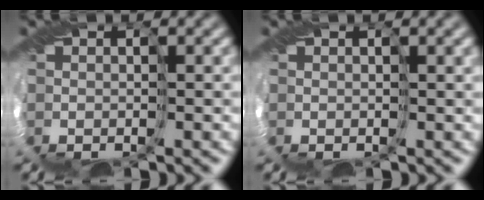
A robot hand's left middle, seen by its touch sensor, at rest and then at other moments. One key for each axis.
{"total": 1.5, "fx": 0.8, "fy": 0.2, "fz": 1.2, "tx": -0.016, "ty": 0.002, "tz": 0.010}